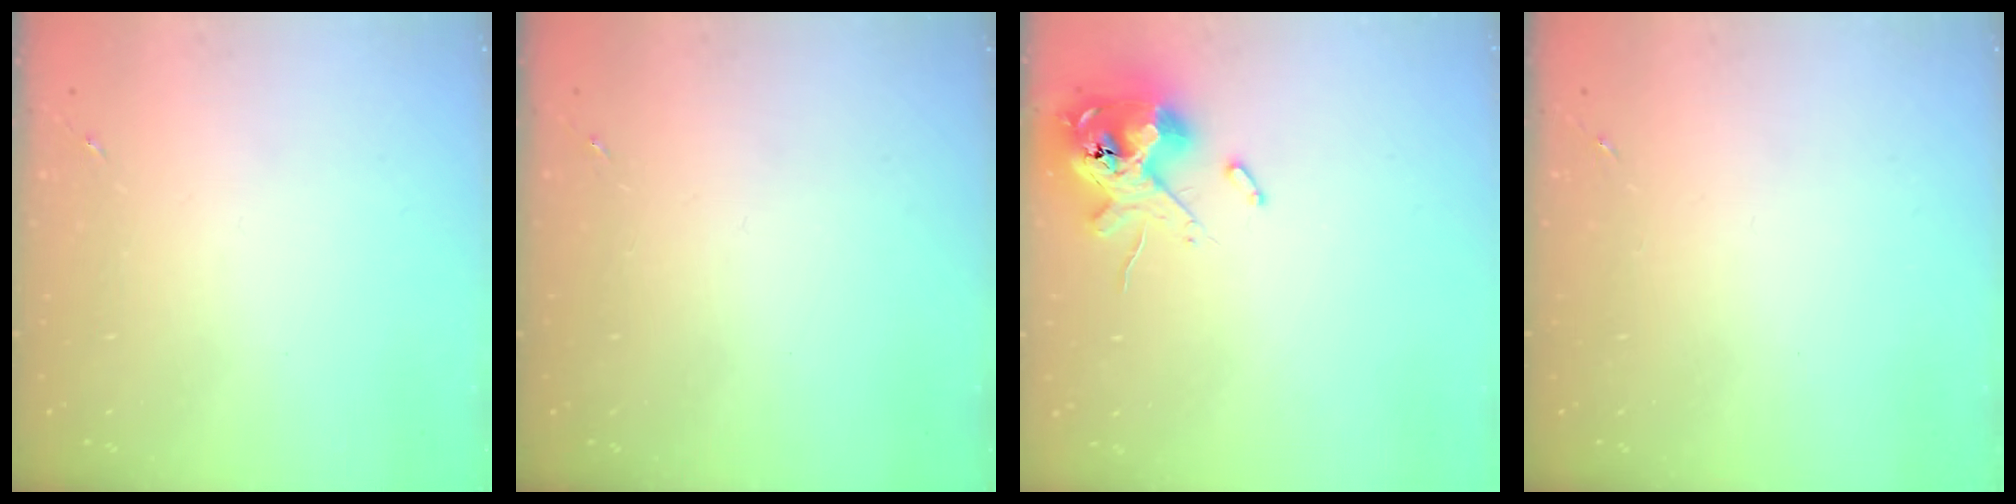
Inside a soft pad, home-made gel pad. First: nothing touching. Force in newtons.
{"total": 0.0}
{"total": 14.6, "press": 14.4, "slide": 2.8}
{"total": 0.0}